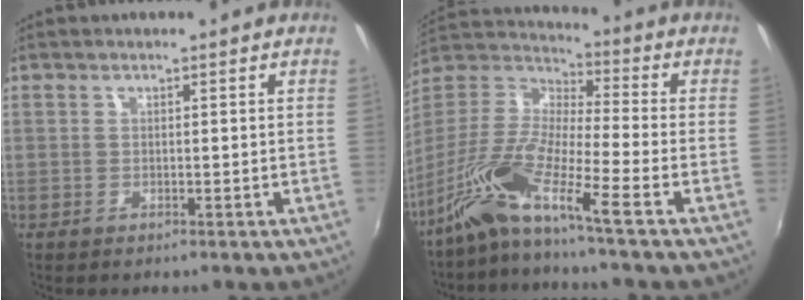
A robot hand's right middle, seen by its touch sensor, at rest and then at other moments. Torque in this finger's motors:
{"motor_torque": [1.02, -1.11, 0.57, 0.21]}